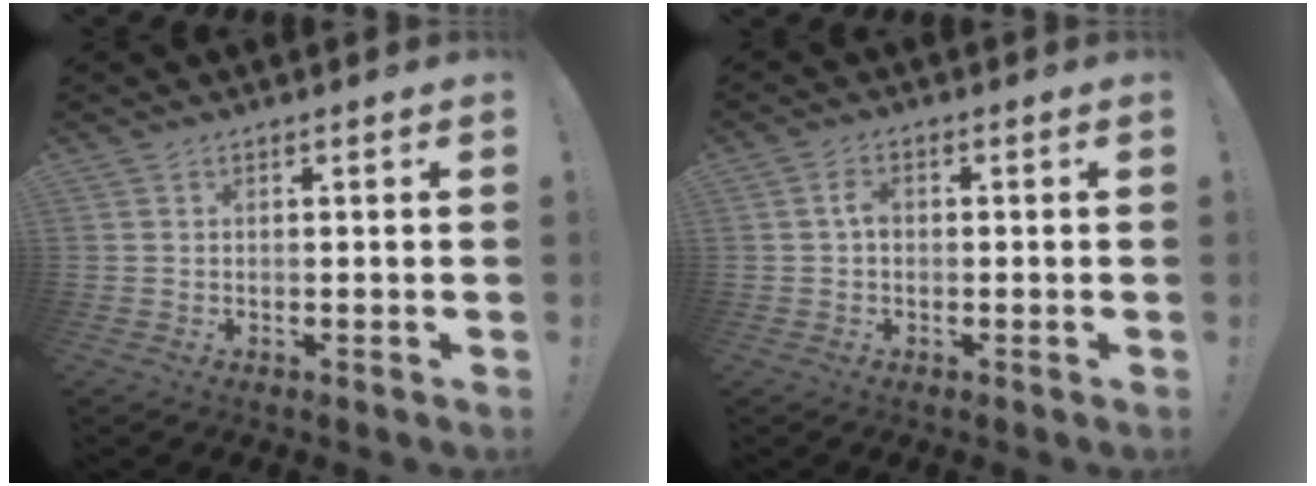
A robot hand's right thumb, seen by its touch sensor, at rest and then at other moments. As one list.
[{"total": 2.9, "force": [-0.2, 1.8, 2.2], "torque": [-0.042, 0.012, -0.005]}]